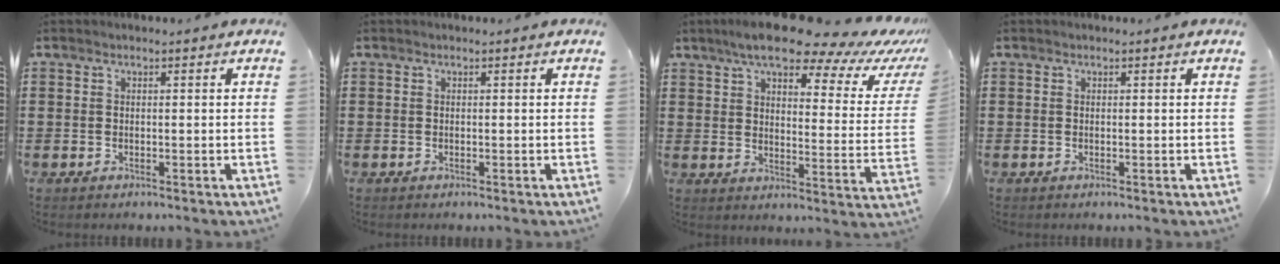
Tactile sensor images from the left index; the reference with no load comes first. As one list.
[{"total": 0.0}, {"total": 11.4, "force": [9.1, 2.1, 6.5], "torque": [-0.120, -0.051, 0.149]}, {"total": 0.0}]